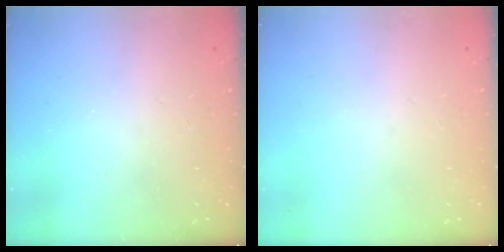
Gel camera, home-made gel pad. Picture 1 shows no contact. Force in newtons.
{"total": 0.0}